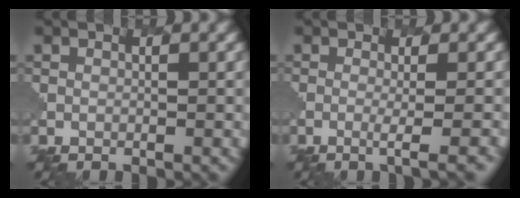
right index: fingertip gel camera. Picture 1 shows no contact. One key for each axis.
{"total": 2.7, "fx": -0.5, "fy": 0.5, "fz": 2.6, "tx": -0.030, "ty": 0.003, "tz": -0.016}